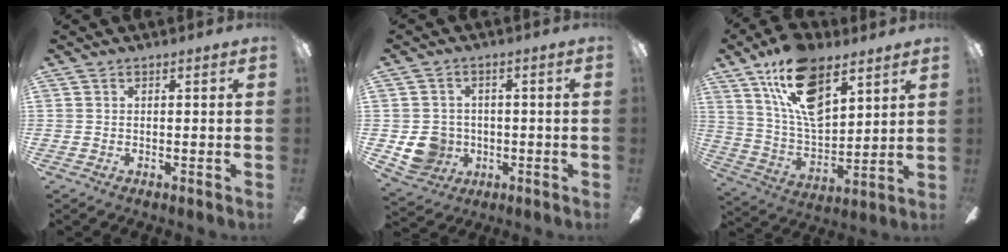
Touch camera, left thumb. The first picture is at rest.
{"total": 7.5, "force": [-0.7, 7.2, 2.1], "torque": [-0.063, 0.001, -0.007]}
{"total": 18.5, "force": [11.0, 9.2, 11.7], "torque": [-0.214, -0.045, 0.195]}